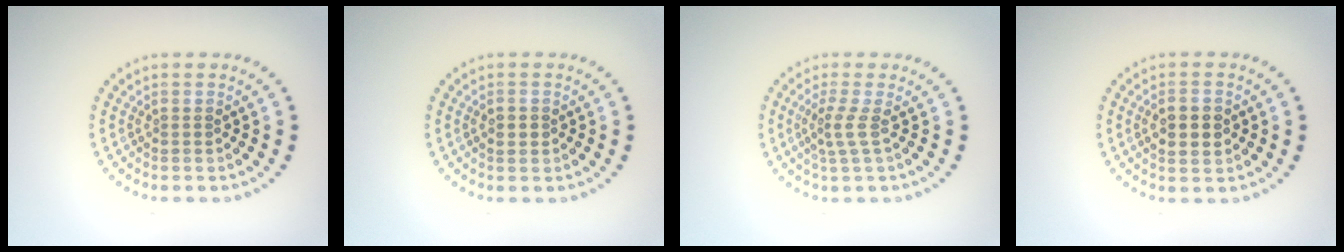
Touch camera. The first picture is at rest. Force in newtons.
{"total": 1.2, "press": 1.1, "slide": 0.1}
{"total": 1.9, "press": 1.3, "slide": 1.5}
{"total": 2.9, "press": 2.9, "slide": 0.0}